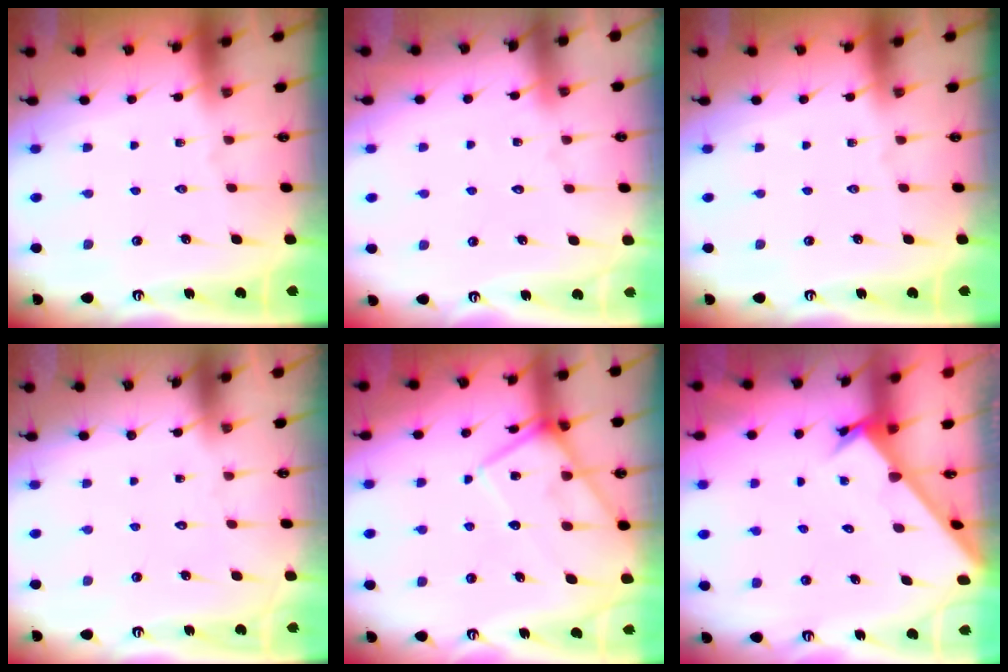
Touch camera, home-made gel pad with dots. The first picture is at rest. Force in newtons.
{"total": 4.3, "press": 4.2, "slide": 0.5}
{"total": 0.0}
{"total": 1.5, "press": 1.5, "slide": 0.0}
{"total": 13.1, "press": 13.0, "slide": 1.1}
{"total": 2.6, "press": 2.6, "slide": 0.3}